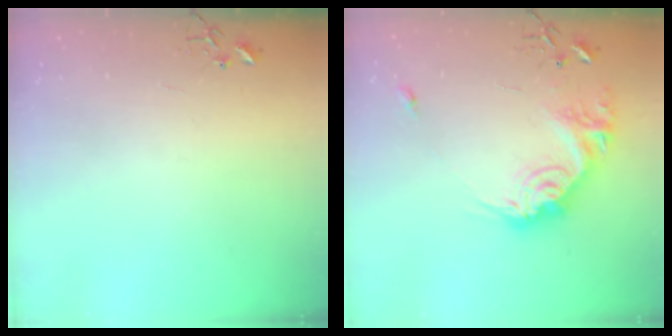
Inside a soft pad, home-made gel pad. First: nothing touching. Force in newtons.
{"total": 20.9, "press": 20.9, "slide": 1.4}